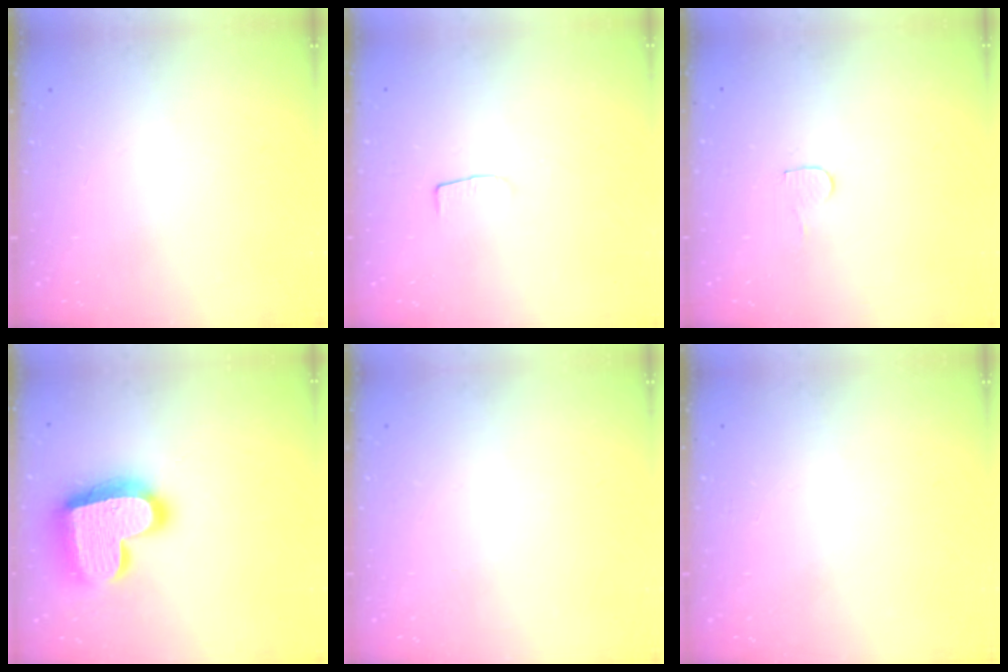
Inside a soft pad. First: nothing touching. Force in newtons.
{"total": 4.0, "press": 4.0, "slide": 0.2}
{"total": 4.5, "press": 4.5, "slide": 0.4}
{"total": 21.7, "press": 21.6, "slide": 1.5}
{"total": 0.0}
{"total": 0.0}